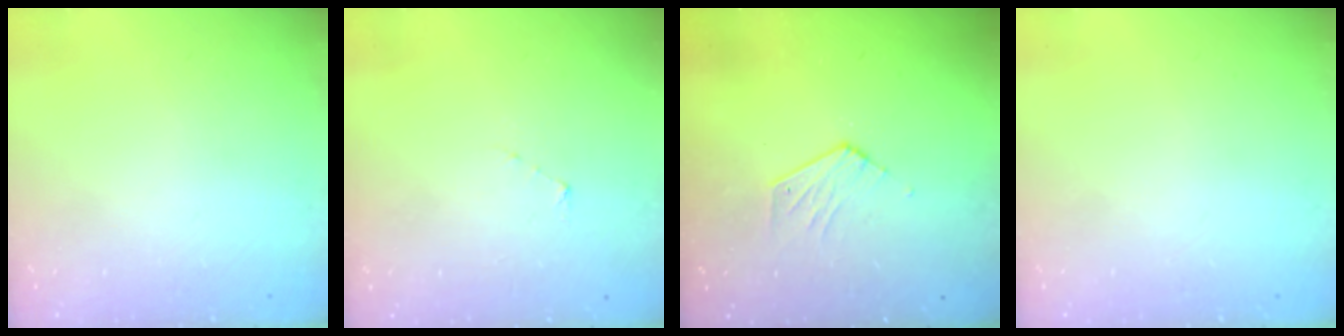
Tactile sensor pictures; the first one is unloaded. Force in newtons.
{"total": 3.5, "press": 3.4, "slide": 0.3}
{"total": 4.3, "press": 4.3, "slide": 0.4}
{"total": 0.0}